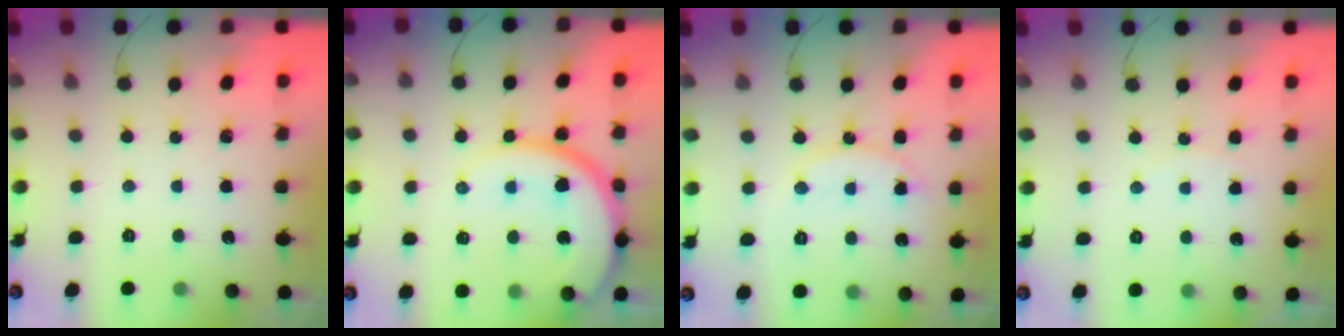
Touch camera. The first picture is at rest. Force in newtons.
{"total": 15.2, "press": 15.1, "slide": 1.4}
{"total": 13.7, "press": 13.6, "slide": 1.1}
{"total": 5.2, "press": 5.2, "slide": 0.4}